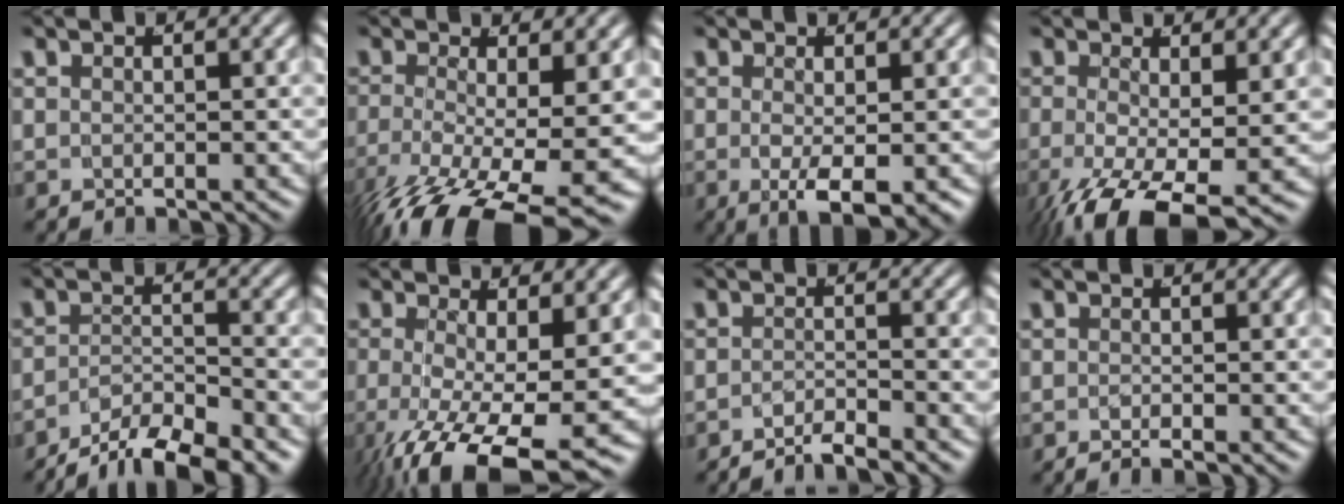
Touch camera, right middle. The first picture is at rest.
{"total": 9.9, "force": [-6.3, 3.6, 6.8], "torque": [-0.126, -0.052, -0.071]}
{"total": 5.3, "force": [-2.3, 1.7, 4.5], "torque": [-0.081, -0.032, -0.016]}
{"total": 7.2, "force": [-4.1, 2.9, 5.2], "torque": [-0.121, -0.058, -0.038]}
{"total": 7.5, "force": [-5.9, 2.7, 3.7], "torque": [-0.046, -0.013, -0.092]}
{"total": 9.7, "force": [-5.1, 4.0, 7.2], "torque": [-0.150, -0.061, -0.050]}
{"total": 2.8, "force": [-2.5, 0.2, 1.1], "torque": [-0.017, -0.003, -0.047]}
{"total": 0.9, "force": [-0.8, -0.1, 0.5], "torque": [-0.006, 0.001, -0.015]}